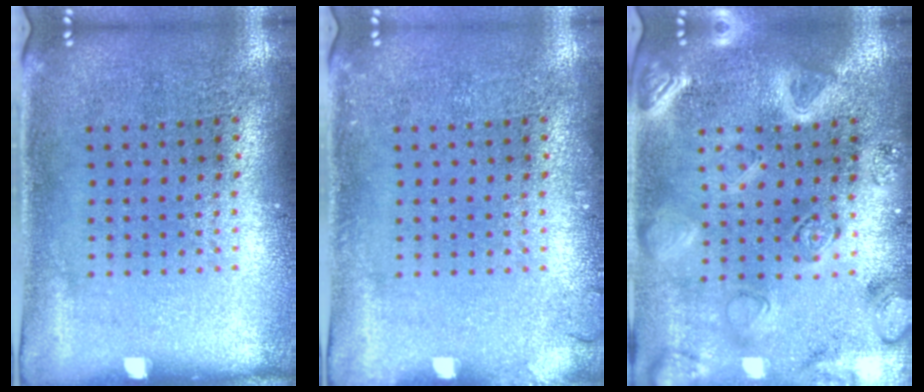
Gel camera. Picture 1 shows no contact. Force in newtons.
{"total": 0.9, "press": 0.9, "slide": 0.1}
{"total": 3.0, "press": 2.9, "slide": 0.8}